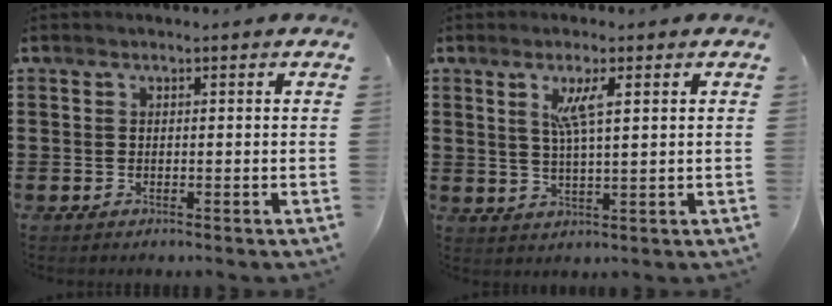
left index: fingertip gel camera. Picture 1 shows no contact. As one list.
[{"total": 4.4, "force": [1.9, 0.7, 3.9], "torque": [-0.082, 0.003, 0.031]}]